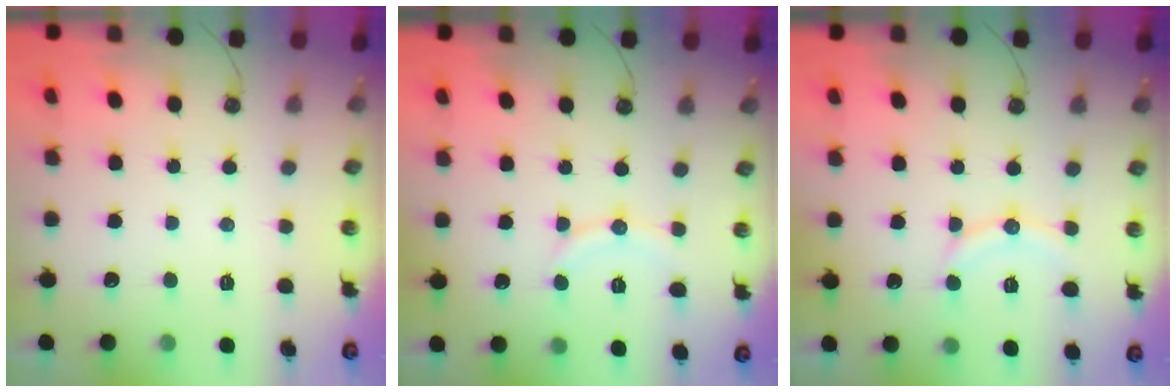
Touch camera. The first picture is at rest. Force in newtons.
{"total": 7.9, "press": 7.9, "slide": 0.3}
{"total": 8.6, "press": 8.6, "slide": 0.5}